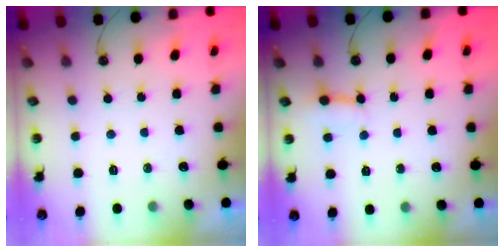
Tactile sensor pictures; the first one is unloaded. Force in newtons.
{"total": 5.6, "press": 5.5, "slide": 0.7}